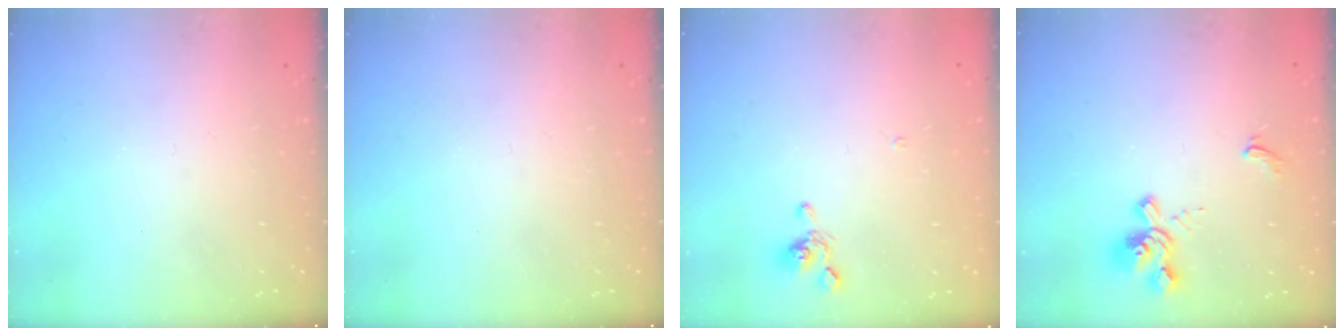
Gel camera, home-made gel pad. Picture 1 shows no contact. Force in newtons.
{"total": 0.0}
{"total": 0.8, "press": 0.5, "slide": 0.6}
{"total": 2.1, "press": 1.6, "slide": 1.4}